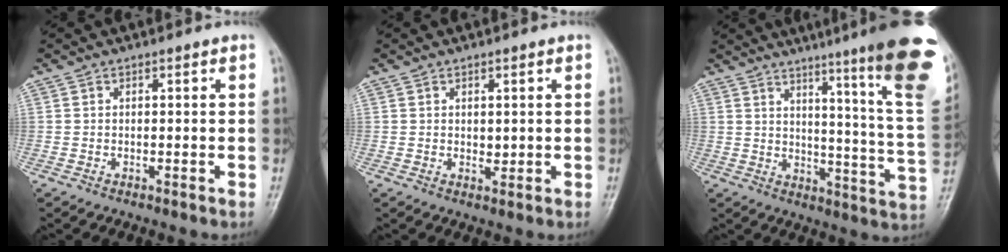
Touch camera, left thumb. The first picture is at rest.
{"total": 1.6, "force": [0.5, 1.0, 1.2], "torque": [-0.012, -0.006, 0.009]}
{"total": 24.1, "force": [15.0, 1.0, 18.8], "torque": [-0.216, -0.095, 0.192]}